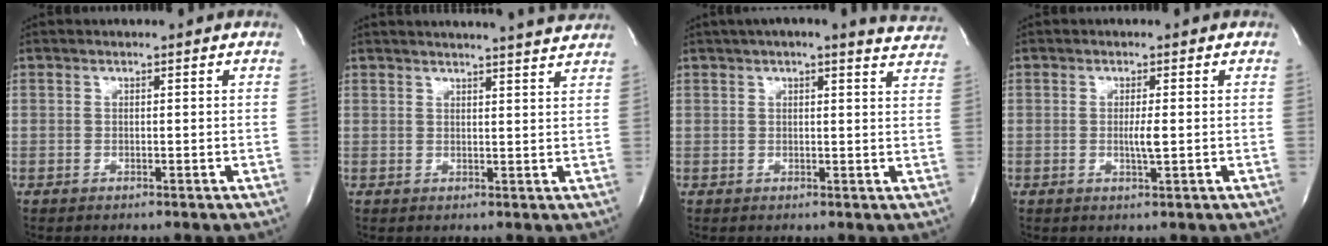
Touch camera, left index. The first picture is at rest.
{"total": 12.1, "force": [11.4, -0.3, 3.9], "torque": [-0.060, -0.010, 0.130]}
{"total": 11.3, "force": [10.1, 1.7, 4.9], "torque": [-0.056, 0.008, 0.103]}
{"total": 2.1, "force": [-0.2, 0.0, 2.1], "torque": [-0.046, -0.008, -0.003]}